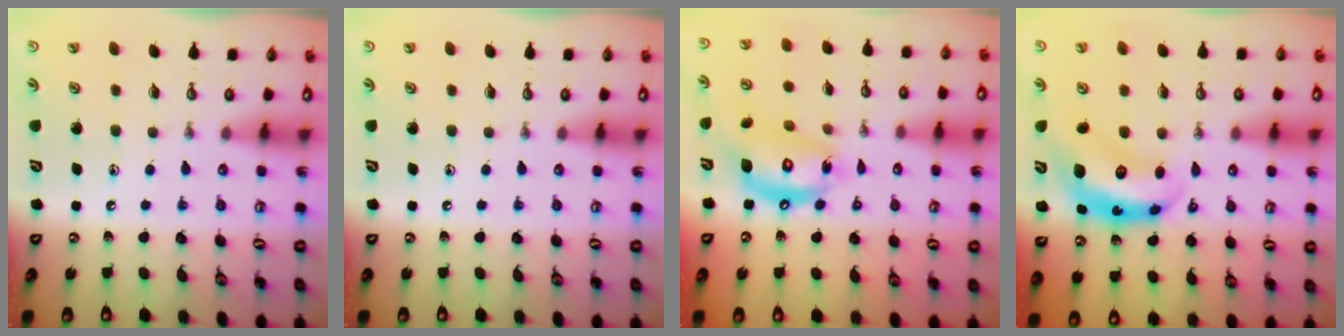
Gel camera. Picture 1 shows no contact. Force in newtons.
{"total": 0.0}
{"total": 13.5, "press": 13.4, "slide": 1.3}
{"total": 8.2, "press": 8.1, "slide": 0.4}